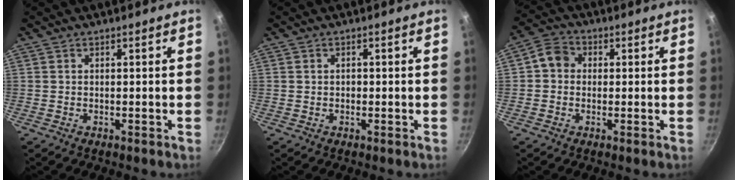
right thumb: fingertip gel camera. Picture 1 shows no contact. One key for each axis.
{"total": 0.9, "fx": 0.1, "fy": 0.8, "fz": 0.4, "tx": -0.004, "ty": 0.004, "tz": 0.001}
{"total": 5.2, "fx": 0.3, "fy": 4.5, "fz": 2.5, "tx": -0.027, "ty": 0.012, "tz": -0.012}